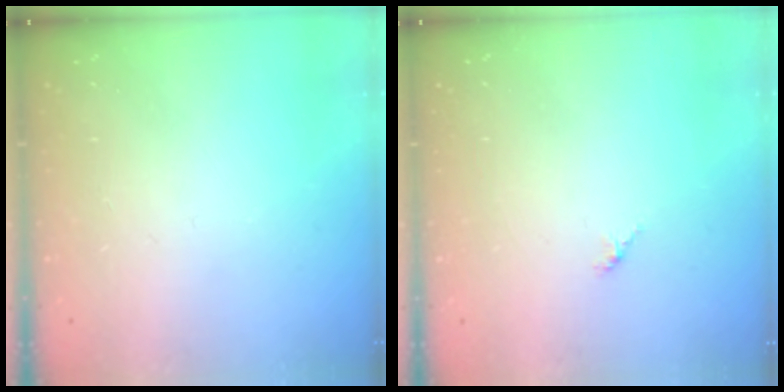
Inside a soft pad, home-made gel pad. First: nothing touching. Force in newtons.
{"total": 1.5, "press": 1.4, "slide": 0.4}